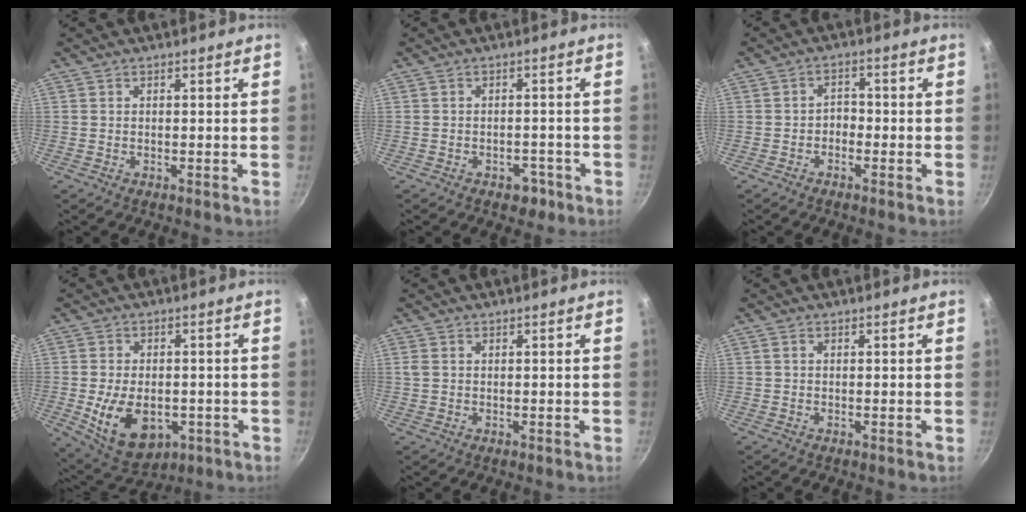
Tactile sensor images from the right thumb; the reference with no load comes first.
{"total": 3.2, "force": [-2.0, 2.2, 1.4], "torque": [-0.006, 0.015, -0.023]}
{"total": 2.8, "force": [-1.1, 2.1, 1.5], "torque": [-0.005, 0.015, -0.026]}
{"total": 12.9, "force": [-3.2, 8.4, 9.3], "torque": [-0.145, 0.002, -0.030]}
{"total": 1.4, "force": [0.4, 1.0, 0.9], "torque": [-0.026, 0.003, 0.012]}
{"total": 0.6, "force": [0.0, 0.4, 0.4], "torque": [-0.010, 0.000, 0.000]}